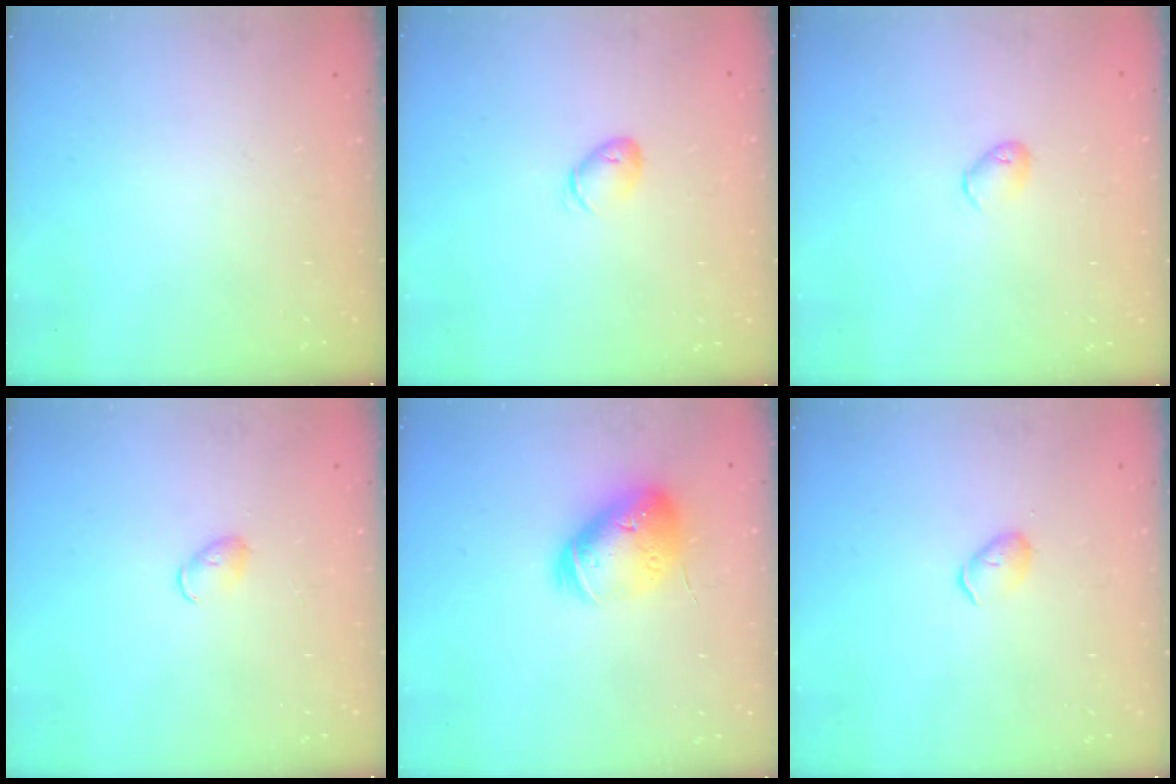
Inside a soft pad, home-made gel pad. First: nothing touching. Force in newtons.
{"total": 5.7, "press": 5.6, "slide": 1.2}
{"total": 4.6, "press": 4.5, "slide": 1.1}
{"total": 4.3, "press": 4.2, "slide": 0.9}
{"total": 17.1, "press": 16.9, "slide": 2.4}
{"total": 3.9, "press": 3.8, "slide": 0.7}